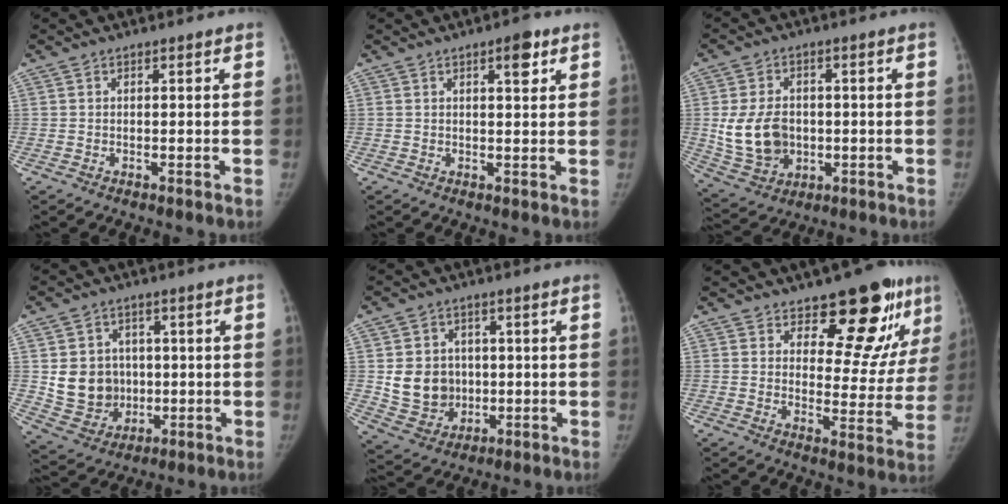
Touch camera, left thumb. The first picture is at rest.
{"total": 3.9, "force": [2.0, 1.4, 3.0], "torque": [-0.029, -0.008, 0.027]}
{"total": 11.6, "force": [-0.3, 9.0, 7.4], "torque": [-0.113, -0.001, 0.010]}
{"total": 11.1, "force": [0.5, 10.0, 4.8], "torque": [-0.045, -0.004, 0.029]}
{"total": 10.5, "force": [0.4, 9.3, 4.9], "torque": [-0.047, -0.004, 0.024]}
{"total": 16.0, "force": [10.1, 7.1, 10.2], "torque": [-0.070, -0.074, 0.134]}